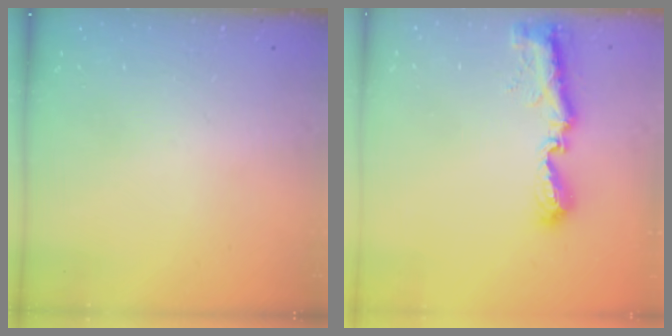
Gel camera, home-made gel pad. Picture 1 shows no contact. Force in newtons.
{"total": 9.2, "press": 9.2, "slide": 0.4}